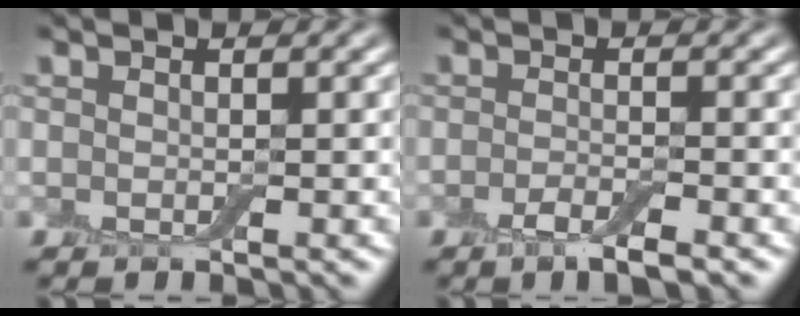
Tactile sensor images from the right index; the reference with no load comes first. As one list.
[{"total": 2.3, "force": [-1.4, 0.4, 1.8], "torque": [-0.031, 0.000, -0.028]}]